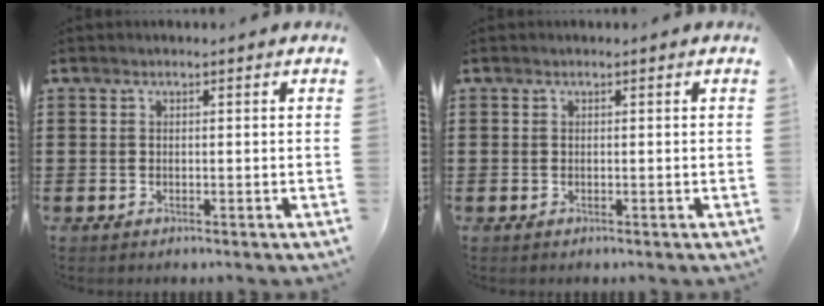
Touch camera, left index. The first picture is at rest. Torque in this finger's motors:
{"motor_torque": [0.00, 0.00, -0.01, 0.00]}